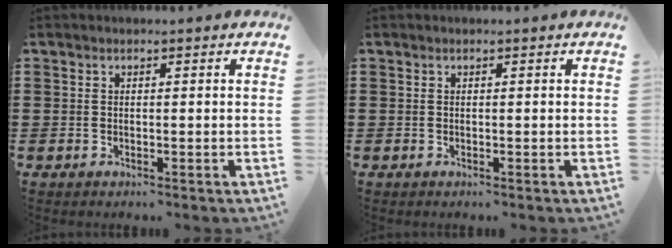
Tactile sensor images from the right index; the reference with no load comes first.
{"total": 0.0}